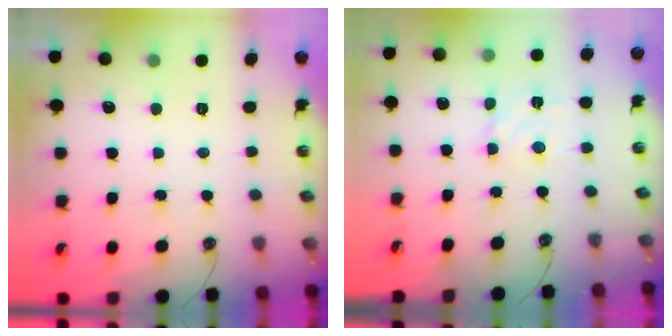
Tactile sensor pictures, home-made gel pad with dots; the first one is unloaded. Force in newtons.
{"total": 3.7, "press": 3.7, "slide": 0.2}